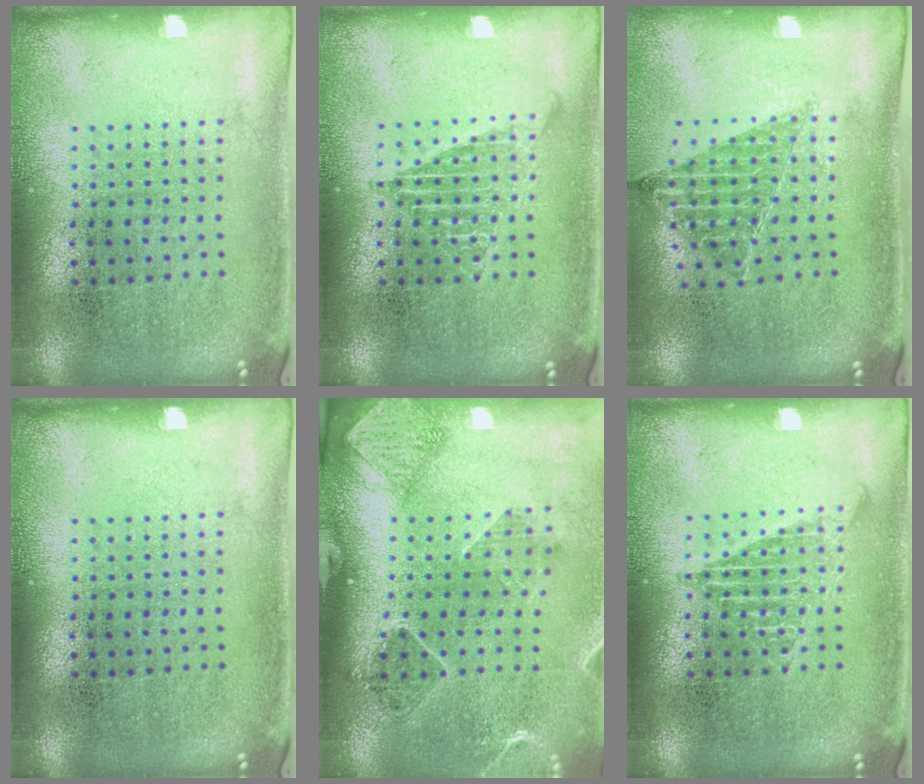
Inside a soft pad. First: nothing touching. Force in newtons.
{"total": 1.7, "press": 1.7, "slide": 0.2}
{"total": 0.9, "press": 0.8, "slide": 0.2}
{"total": 0.0}
{"total": 1.5, "press": 1.5, "slide": 0.1}
{"total": 1.7, "press": 1.7, "slide": 0.2}